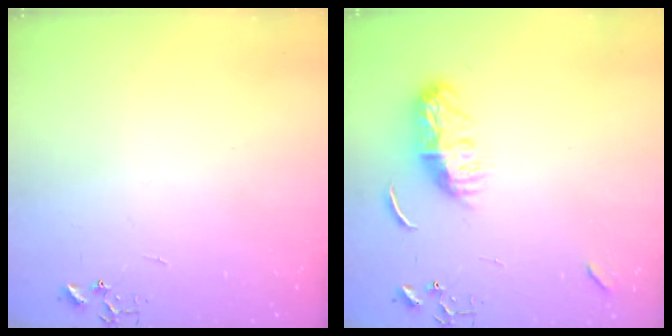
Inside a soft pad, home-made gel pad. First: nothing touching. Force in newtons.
{"total": 9.1, "press": 9.1, "slide": 0.8}